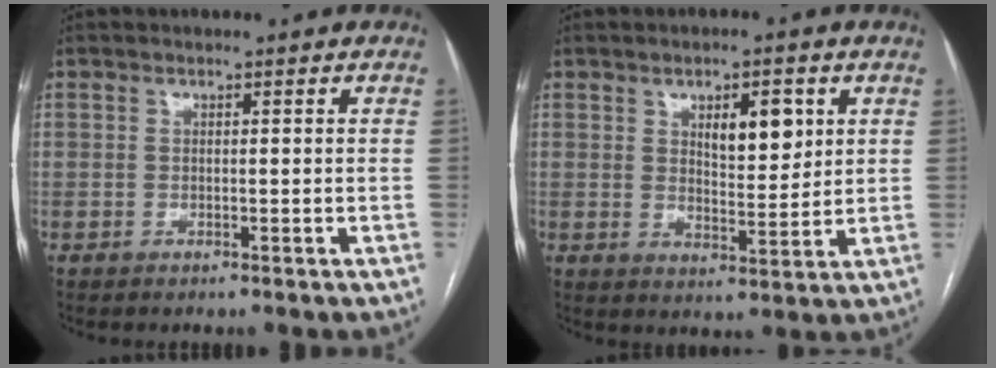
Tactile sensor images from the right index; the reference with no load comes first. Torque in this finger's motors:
{"motor_torque": [0.66, 0.64, 0.17, 0.05]}